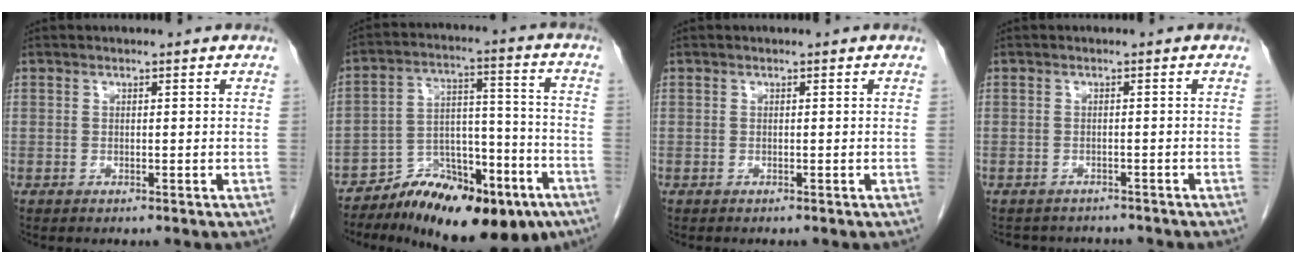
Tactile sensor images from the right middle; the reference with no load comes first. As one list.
[{"total": 18.3, "force": [-12.8, 6.7, 11.3], "torque": [-0.149, 0.032, -0.199]}, {"total": 0.0}, {"total": 4.9, "force": [-4.6, 1.6, 0.5], "torque": [-0.008, -0.001, -0.056]}]